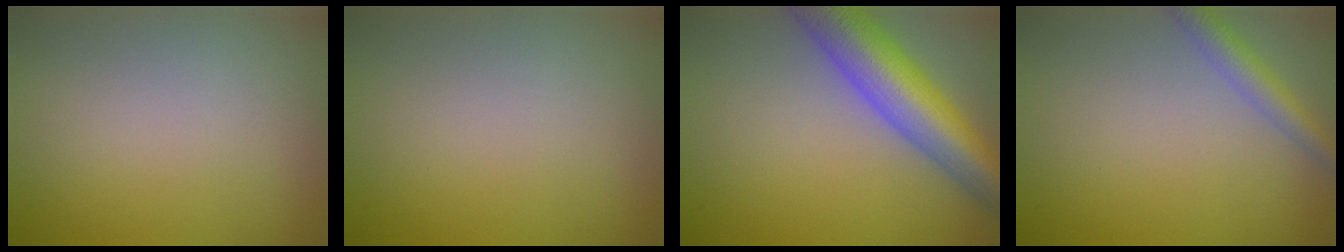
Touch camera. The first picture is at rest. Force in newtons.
{"total": 0.0}
{"total": 9.2, "press": 9.2, "slide": 0.4}
{"total": 2.7, "press": 2.7, "slide": 0.2}